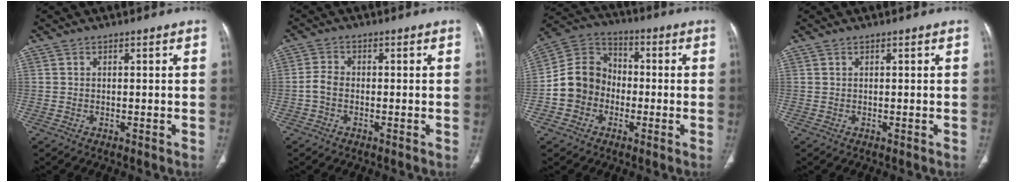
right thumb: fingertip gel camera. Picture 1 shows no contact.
{"total": 2.9, "force": [-0.9, 2.0, 2.0], "torque": [-0.038, 0.011, -0.025]}
{"total": 11.3, "force": [-2.7, 9.9, 4.8], "torque": [-0.067, 0.038, -0.060]}
{"total": 0.0}